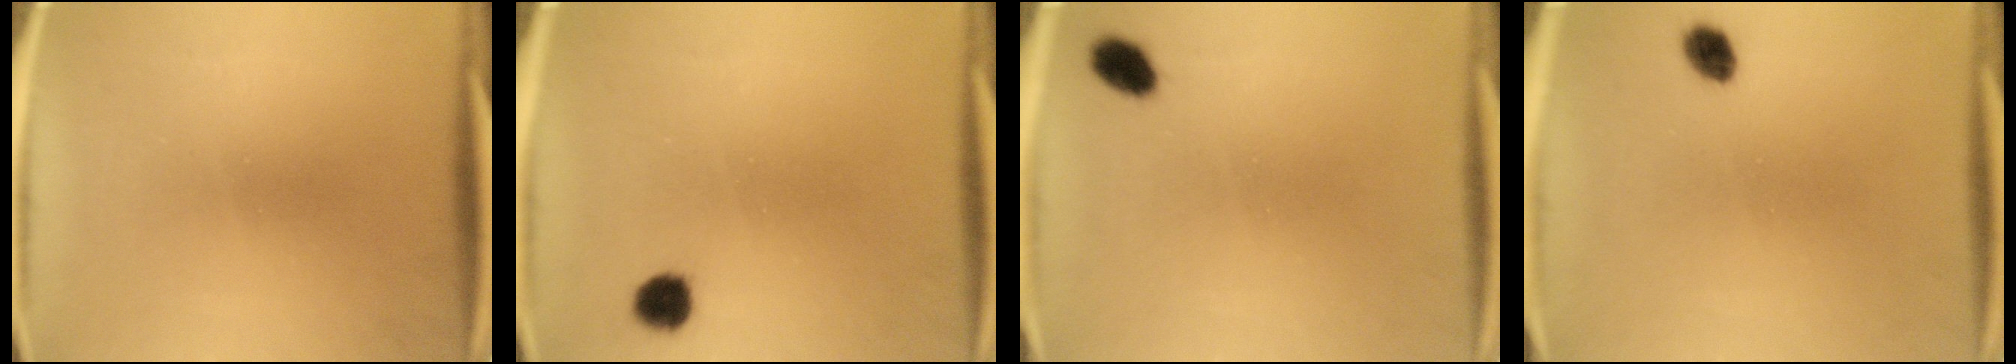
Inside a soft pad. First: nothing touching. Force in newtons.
{"total": 3.6}
{"total": 3.6}
{"total": 3.1}